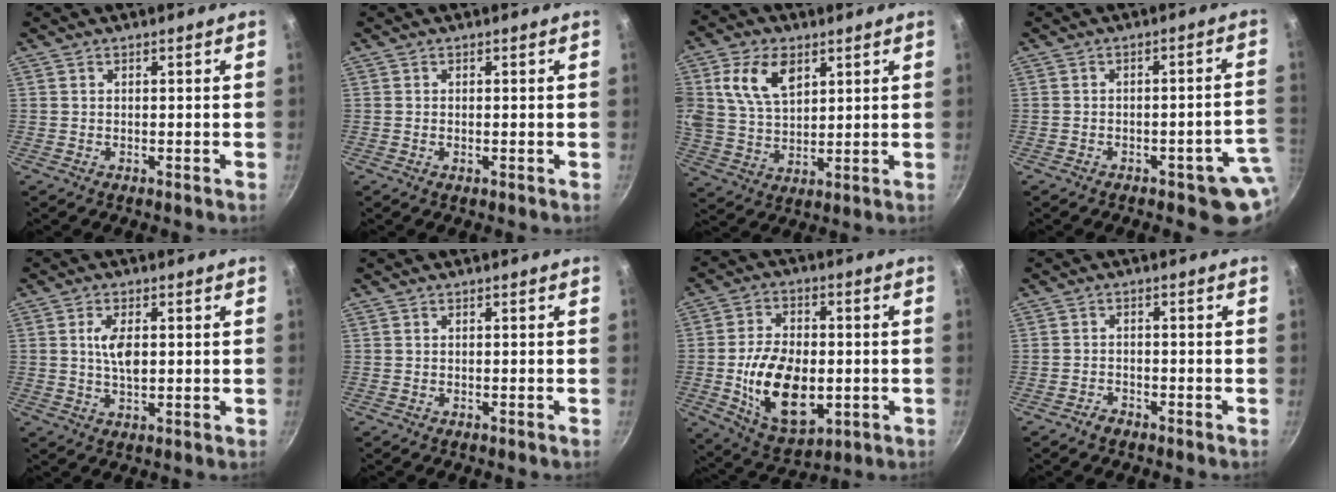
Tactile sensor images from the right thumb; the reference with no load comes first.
{"total": 0.6, "force": [-0.1, 0.3, 0.5], "torque": [-0.008, 0.001, -0.003]}
{"total": 11.8, "force": [4.7, 7.4, 7.9], "torque": [-0.133, -0.013, 0.089]}
{"total": 7.9, "force": [-2.6, 3.9, 6.3], "torque": [-0.025, 0.035, -0.025]}
{"total": 5.4, "force": [0.8, 2.6, 4.7], "torque": [-0.083, 0.000, 0.015]}
{"total": 0.0}
{"total": 16.8, "force": [-2.2, 10.2, 13.1], "torque": [-0.209, 0.001, -0.026]}
{"total": 2.0, "force": [-1.6, 1.0, 0.6], "torque": [-0.009, 0.019, -0.028]}